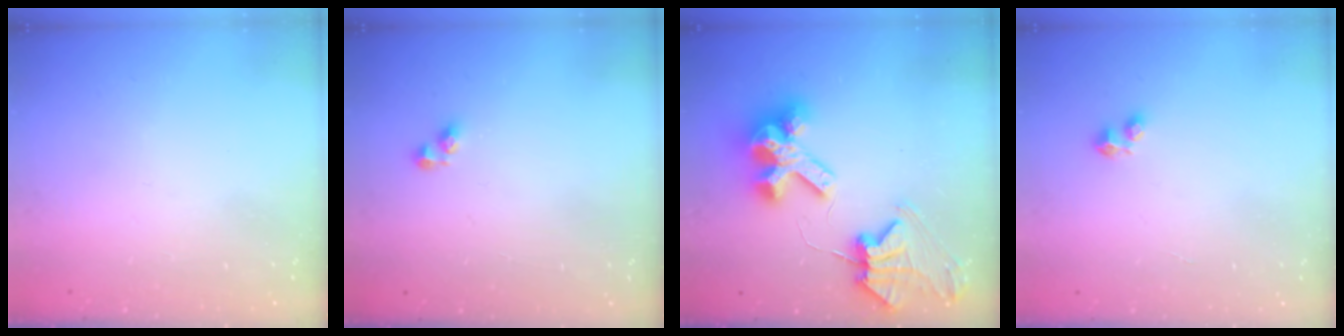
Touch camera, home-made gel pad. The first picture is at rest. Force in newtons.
{"total": 3.0, "press": 3.0, "slide": 0.4}
{"total": 12.4, "press": 12.4, "slide": 1.3}
{"total": 2.9, "press": 2.8, "slide": 0.5}